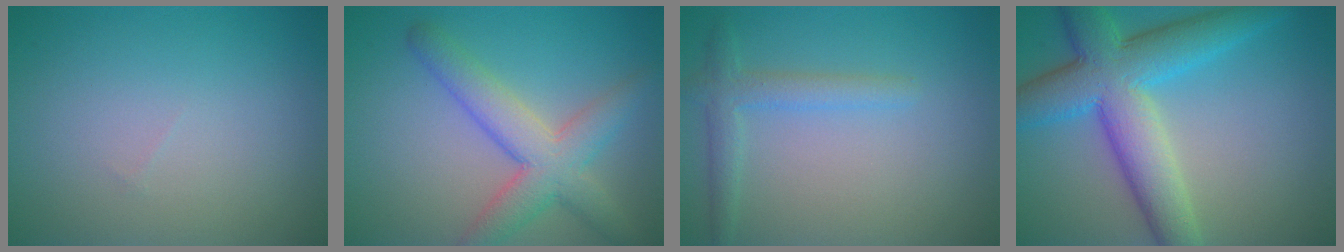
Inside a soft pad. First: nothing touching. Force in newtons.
{"total": 5.5, "press": 5.5, "slide": 0.1}
{"total": 2.4, "press": 2.4, "slide": 0.0}
{"total": 9.0, "press": 9.0, "slide": 0.2}